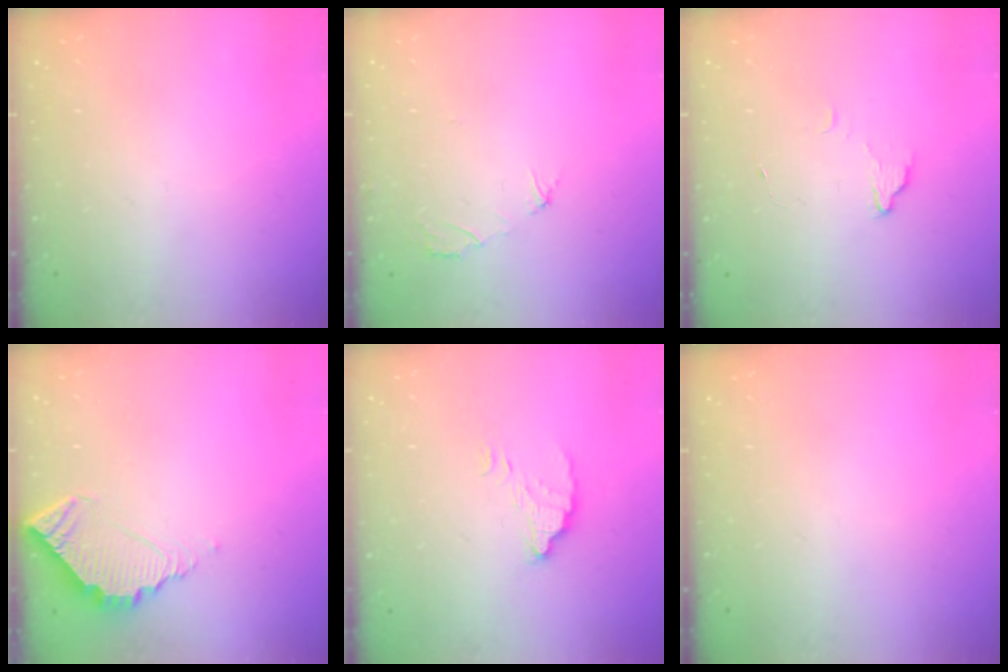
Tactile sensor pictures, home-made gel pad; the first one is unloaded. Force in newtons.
{"total": 2.1, "press": 2.1, "slide": 0.1}
{"total": 2.2, "press": 2.2, "slide": 0.2}
{"total": 5.9, "press": 5.9, "slide": 0.4}
{"total": 3.9, "press": 3.9, "slide": 0.2}
{"total": 0.0}